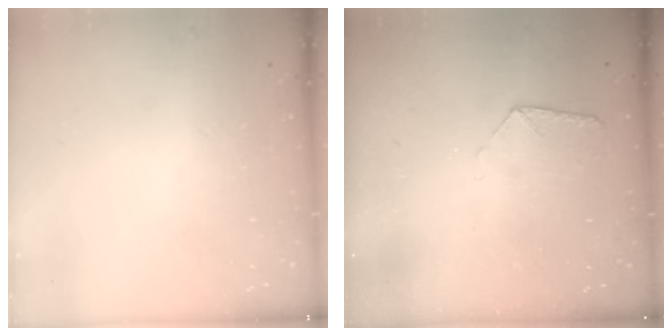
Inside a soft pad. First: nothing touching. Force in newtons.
{"total": 6.8, "press": 6.8, "slide": 0.5}